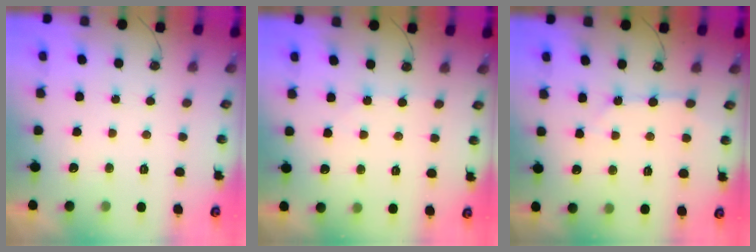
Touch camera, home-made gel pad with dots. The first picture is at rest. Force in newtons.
{"total": 2.1, "press": 2.0, "slide": 0.5}
{"total": 3.5, "press": 3.5, "slide": 0.4}